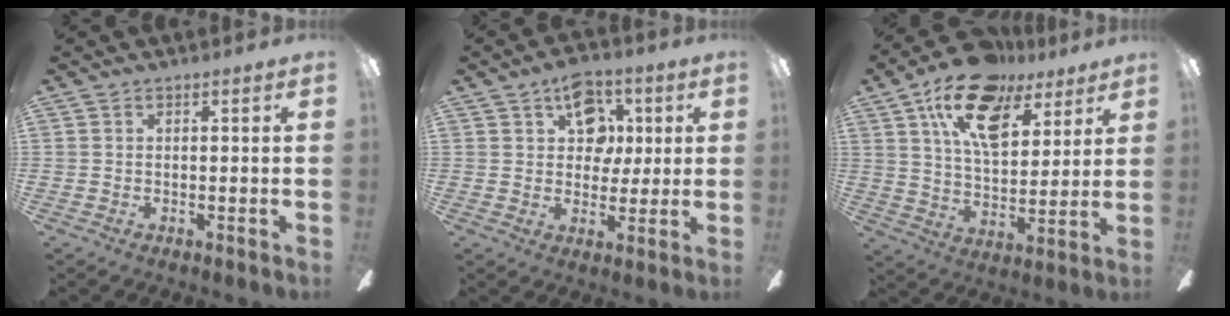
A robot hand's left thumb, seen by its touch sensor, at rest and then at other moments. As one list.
[{"total": 11.6, "force": [5.0, 8.5, 6.2], "torque": [-0.068, -0.012, 0.086]}, {"total": 19.2, "force": [11.4, 10.1, 11.7], "torque": [-0.198, -0.045, 0.199]}]